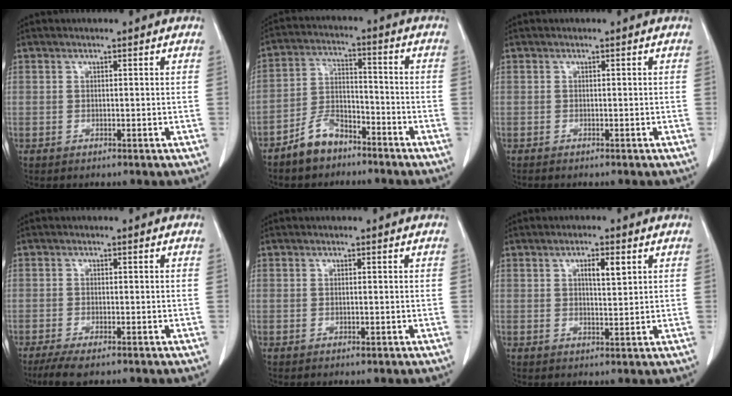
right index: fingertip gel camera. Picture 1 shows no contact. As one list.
[{"total": 6.9, "force": [-5.3, 3.4, 2.8], "torque": [-0.062, 0.009, -0.098]}, {"total": 0.8, "force": [-0.7, 0.1, 0.4], "torque": [-0.011, -0.002, -0.009]}, {"total": 4.3, "force": [-3.2, 0.9, 2.8], "torque": [-0.051, -0.011, -0.050]}, {"total": 0.5, "force": [-0.1, 0.1, 0.5], "torque": [-0.010, -0.003, 0.001]}, {"total": 3.6, "force": [1.5, 0.9, 3.1], "torque": [-0.053, 0.000, 0.024]}]